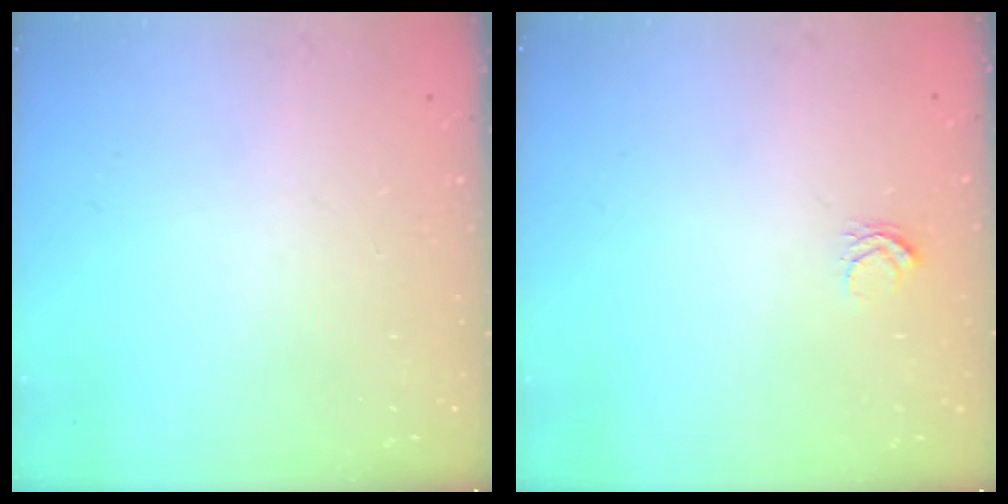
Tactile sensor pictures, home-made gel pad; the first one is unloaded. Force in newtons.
{"total": 3.8, "press": 3.8, "slide": 0.3}